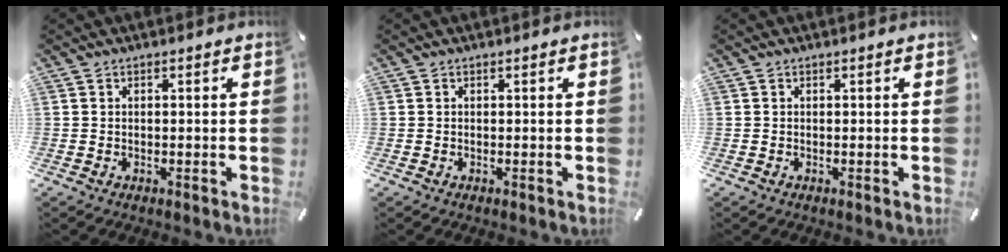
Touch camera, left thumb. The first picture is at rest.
{"total": 0.0}
{"total": 0.0}